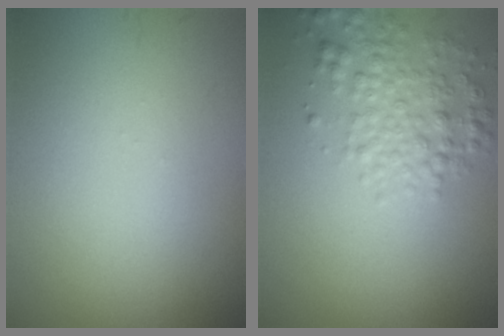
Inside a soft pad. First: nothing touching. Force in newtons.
{"total": 3.6, "press": 3.6, "slide": 0.2}